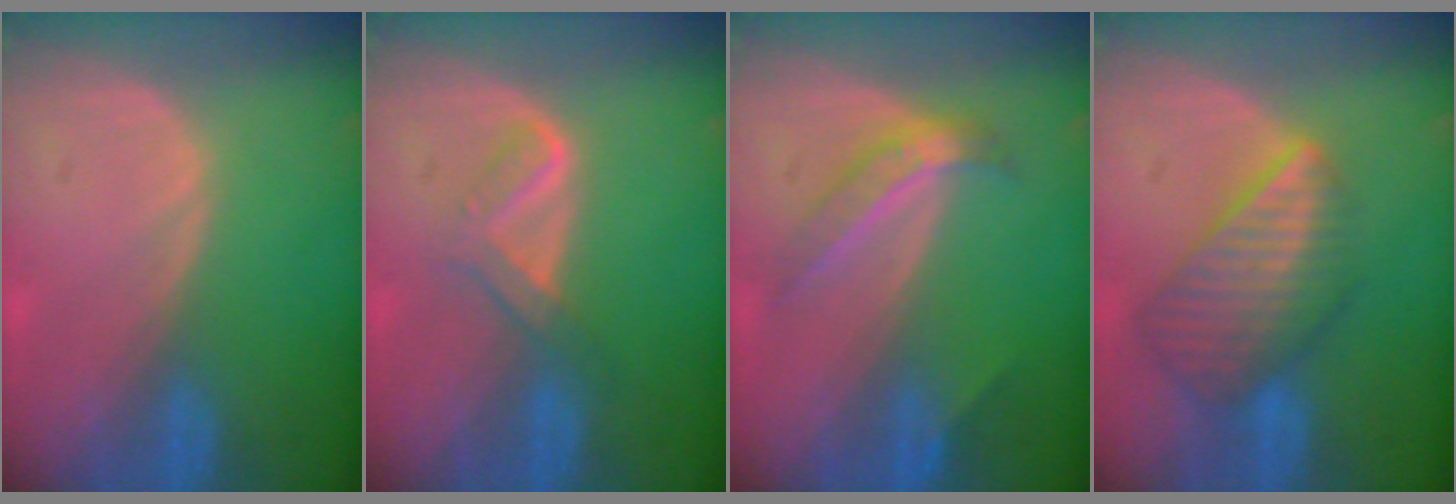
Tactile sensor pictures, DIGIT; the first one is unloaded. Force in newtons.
{"total": 3.6, "press": 3.6, "slide": 0.3}
{"total": 4.5, "press": 4.3, "slide": 1.2}
{"total": 8.4, "press": 7.5, "slide": 3.9}